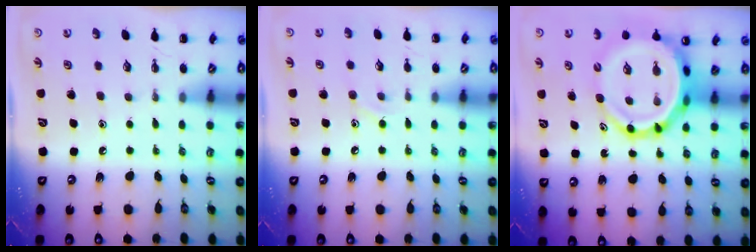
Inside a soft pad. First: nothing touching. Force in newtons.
{"total": 7.0, "press": 6.7, "slide": 2.0}
{"total": 11.2, "press": 10.7, "slide": 3.4}